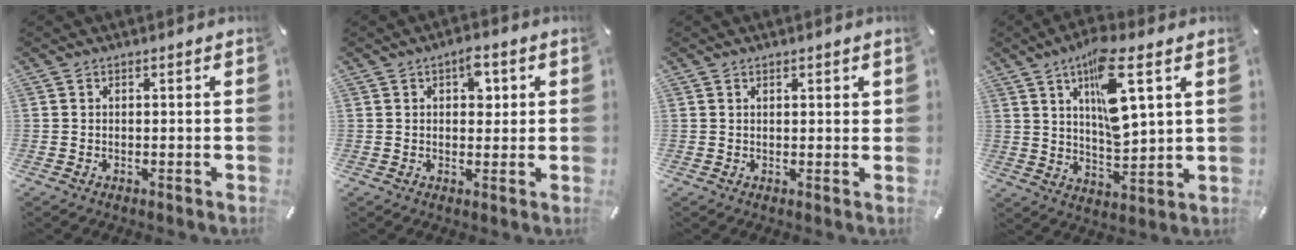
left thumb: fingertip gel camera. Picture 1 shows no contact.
{"total": 4.8, "force": [1.5, 2.9, 3.6], "torque": [-0.036, -0.008, 0.016]}
{"total": 1.4, "force": [0.9, 0.4, 1.0], "torque": [-0.012, -0.003, 0.014]}
{"total": 14.0, "force": [6.1, 4.6, 11.8], "torque": [-0.191, -0.019, 0.100]}